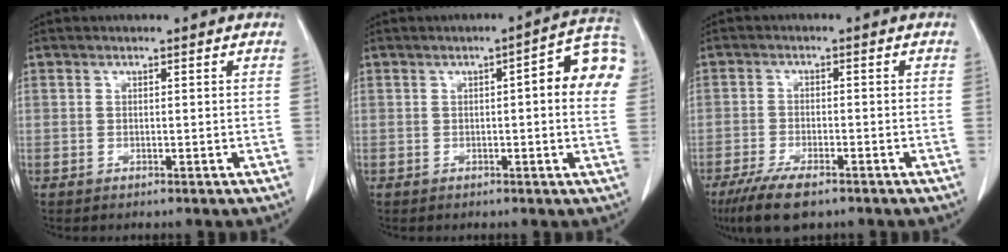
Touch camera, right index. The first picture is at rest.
{"total": 8.7, "force": [1.5, 1.5, 8.5], "torque": [-0.100, 0.025, 0.008]}
{"total": 7.5, "force": [-5.3, 2.1, 4.9], "torque": [-0.089, -0.015, -0.088]}